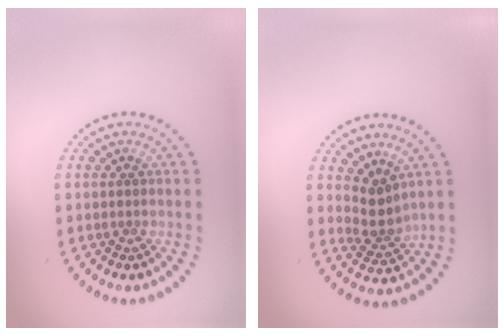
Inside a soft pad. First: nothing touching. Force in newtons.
{"total": 2.5, "press": 1.8, "slide": 1.7}